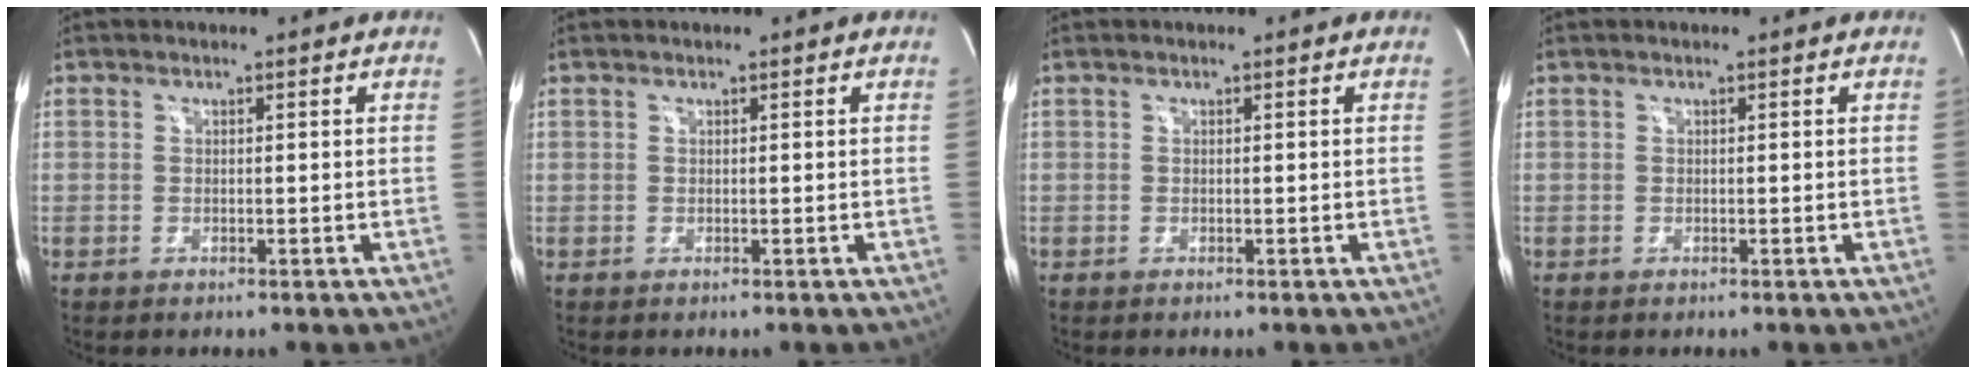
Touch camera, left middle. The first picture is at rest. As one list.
[{"total": 0.0}, {"total": 0.0}, {"total": 0.0}]